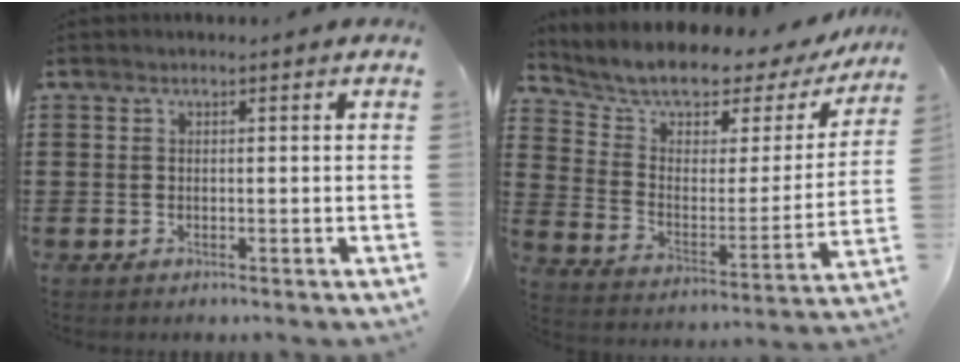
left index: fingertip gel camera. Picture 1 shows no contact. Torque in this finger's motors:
{"motor_torque": [2.14, 0.00, 0.61, 0.06]}